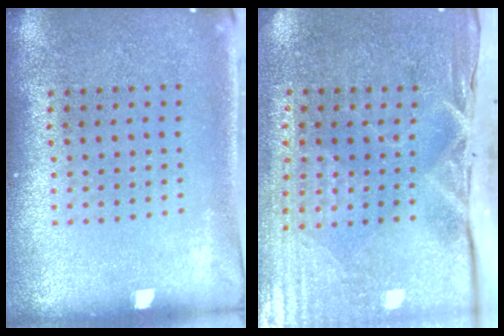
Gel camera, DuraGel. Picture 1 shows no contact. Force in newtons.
{"total": 5.0, "press": 4.2, "slide": 2.7}